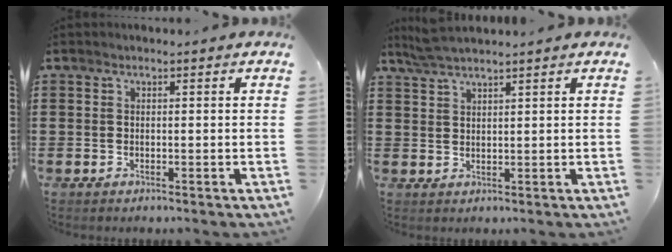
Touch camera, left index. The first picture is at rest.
{"total": 2.8, "force": [2.5, 0.0, 1.2], "torque": [-0.030, 0.001, 0.048]}